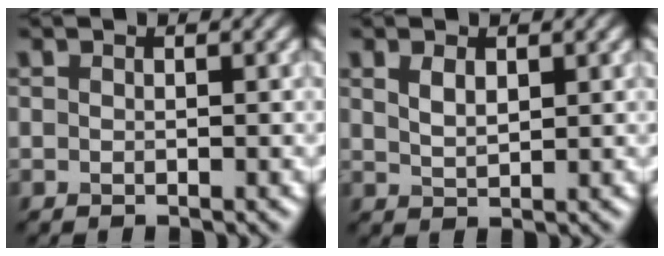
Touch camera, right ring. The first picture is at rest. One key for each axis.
{"total": 1.8, "fx": 0.9, "fy": 0.9, "fz": 1.3, "tx": -0.029, "ty": -0.001, "tz": 0.023}